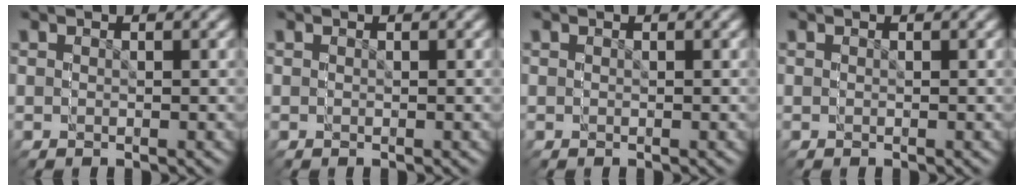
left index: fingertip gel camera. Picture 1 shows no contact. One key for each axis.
{"total": 0.0}
{"total": 0.0}
{"total": 0.0}